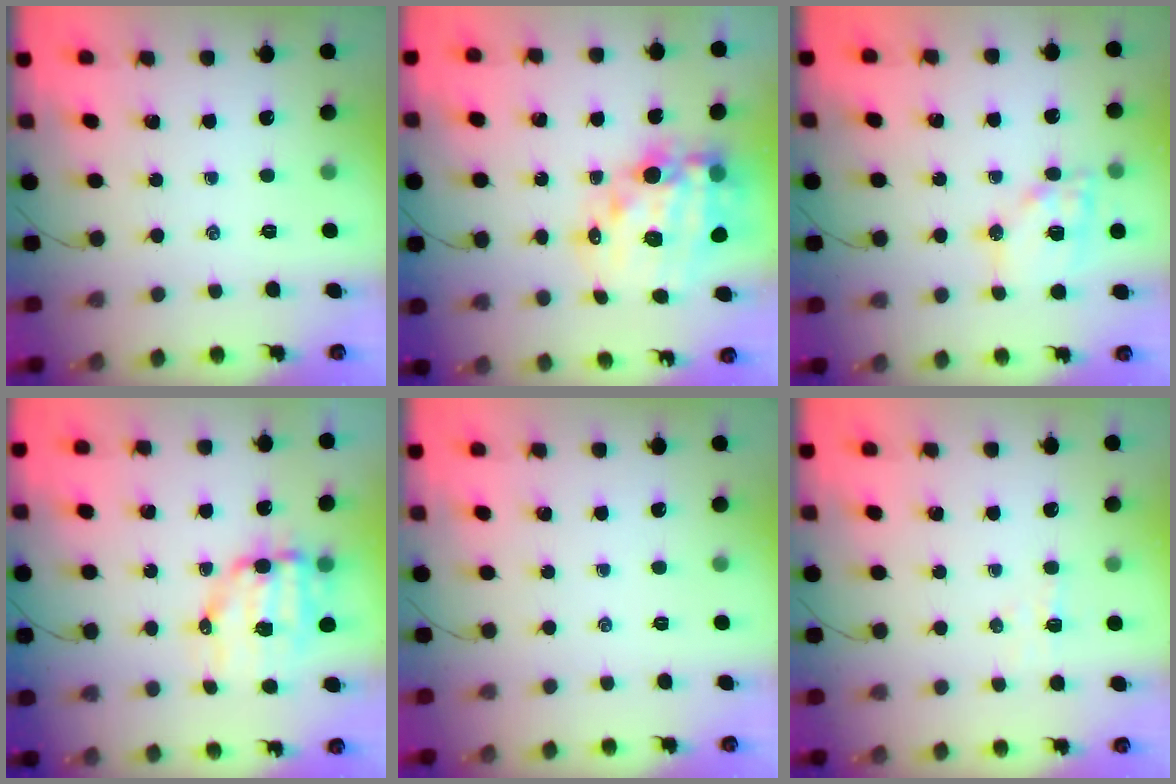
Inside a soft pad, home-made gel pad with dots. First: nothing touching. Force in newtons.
{"total": 18.3, "press": 17.8, "slide": 4.2}
{"total": 14.6, "press": 14.4, "slide": 2.3}
{"total": 10.0, "press": 9.8, "slide": 2.2}
{"total": 0.0}
{"total": 3.5, "press": 3.4, "slide": 1.0}